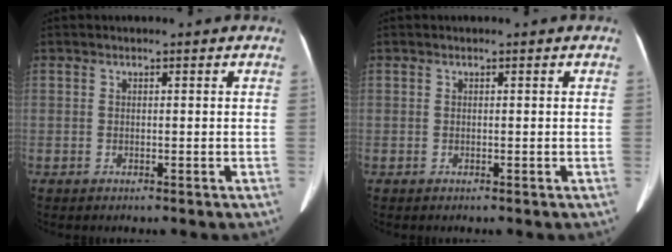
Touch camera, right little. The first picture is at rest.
{"total": 0.0}